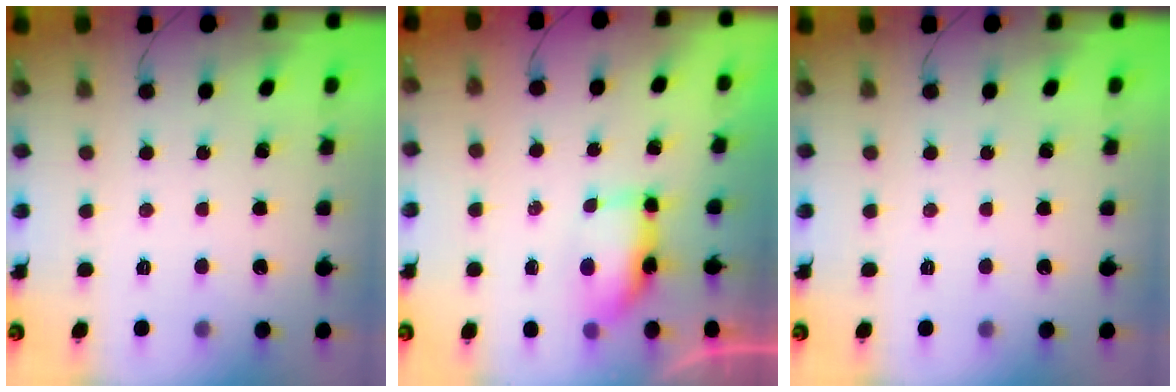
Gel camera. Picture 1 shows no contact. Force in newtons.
{"total": 6.7, "press": 6.7, "slide": 0.4}
{"total": 0.0}